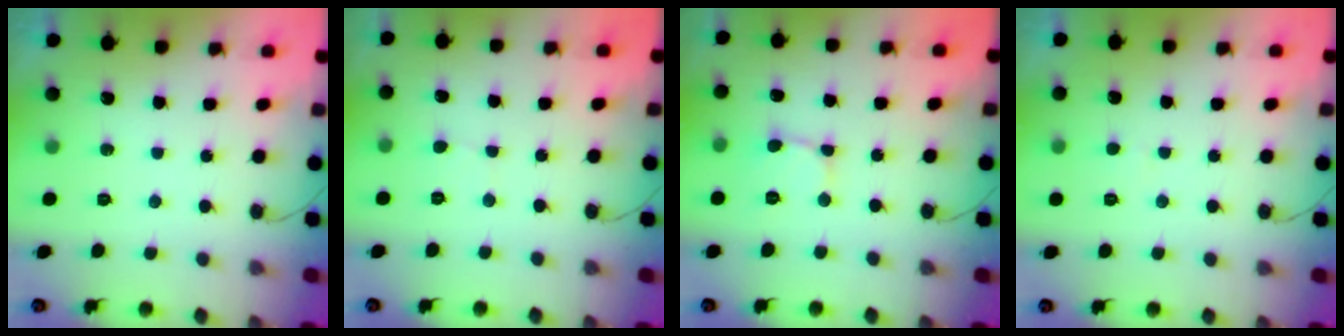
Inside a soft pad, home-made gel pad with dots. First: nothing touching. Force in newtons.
{"total": 2.1, "press": 2.1, "slide": 0.2}
{"total": 2.2, "press": 2.2, "slide": 0.1}
{"total": 2.0, "press": 2.0, "slide": 0.1}